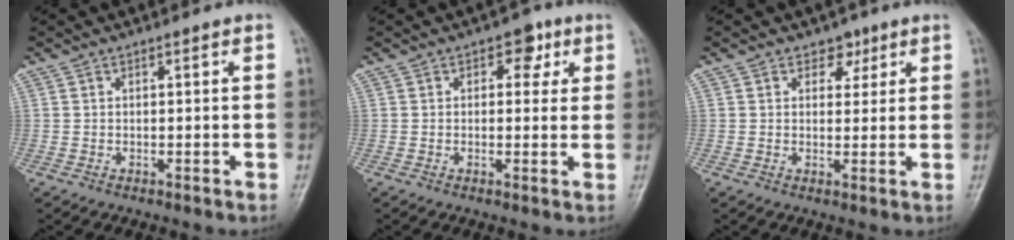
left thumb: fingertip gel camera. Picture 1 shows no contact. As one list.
[{"total": 4.6, "force": [1.8, 3.1, 2.9], "torque": [-0.005, 0.000, 0.014]}, {"total": 3.4, "force": [1.9, 2.5, 1.2], "torque": [0.011, -0.008, 0.023]}]